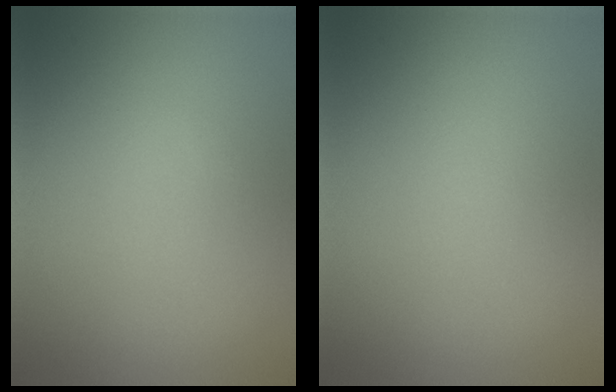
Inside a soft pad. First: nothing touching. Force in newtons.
{"total": 0.0}